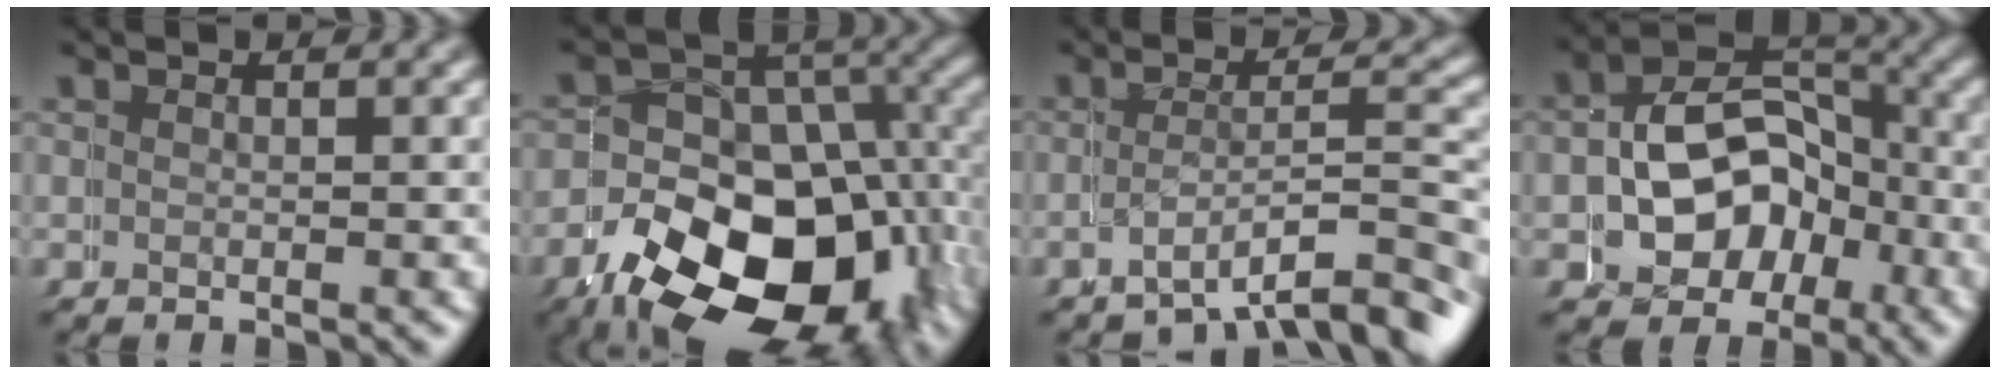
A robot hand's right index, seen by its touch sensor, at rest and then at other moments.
{"total": 16.8, "force": [-6.6, 11.0, 10.7], "torque": [-0.152, -0.066, -0.073]}
{"total": 3.9, "force": [-3.1, 0.2, 2.3], "torque": [-0.021, -0.011, -0.046]}
{"total": 7.5, "force": [-1.3, 7.0, 2.4], "torque": [-0.050, -0.025, -0.015]}